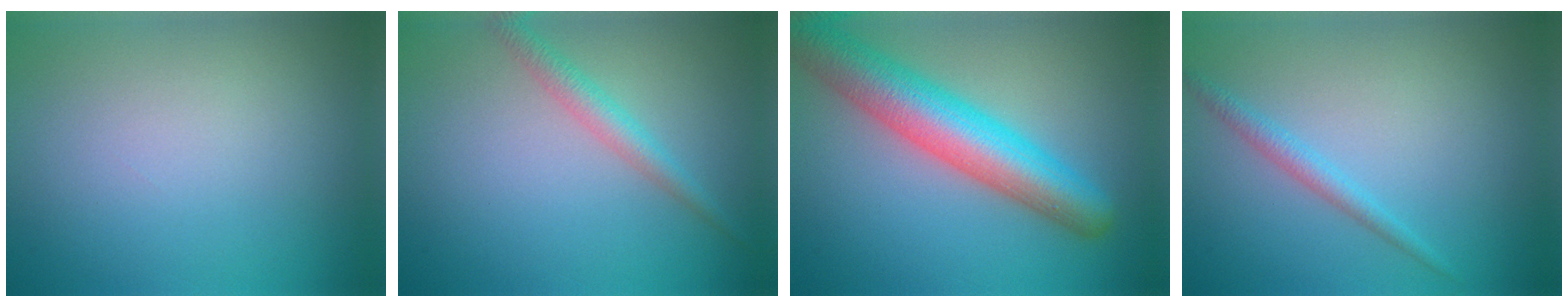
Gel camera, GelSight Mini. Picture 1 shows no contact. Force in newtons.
{"total": 2.2, "press": 2.2, "slide": 0.1}
{"total": 8.4, "press": 8.4, "slide": 0.4}
{"total": 1.6, "press": 1.6, "slide": 0.1}